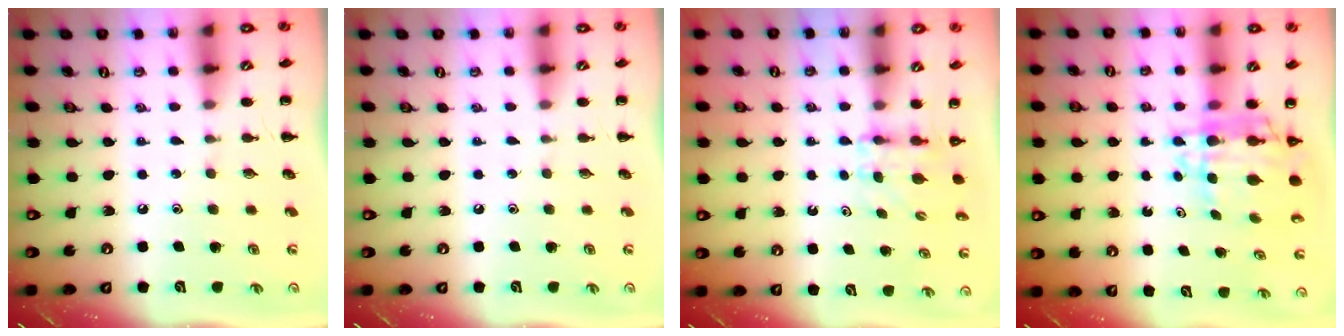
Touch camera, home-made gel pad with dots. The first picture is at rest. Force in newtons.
{"total": 0.0}
{"total": 4.8, "press": 4.7, "slide": 0.3}
{"total": 8.0, "press": 7.4, "slide": 3.0}